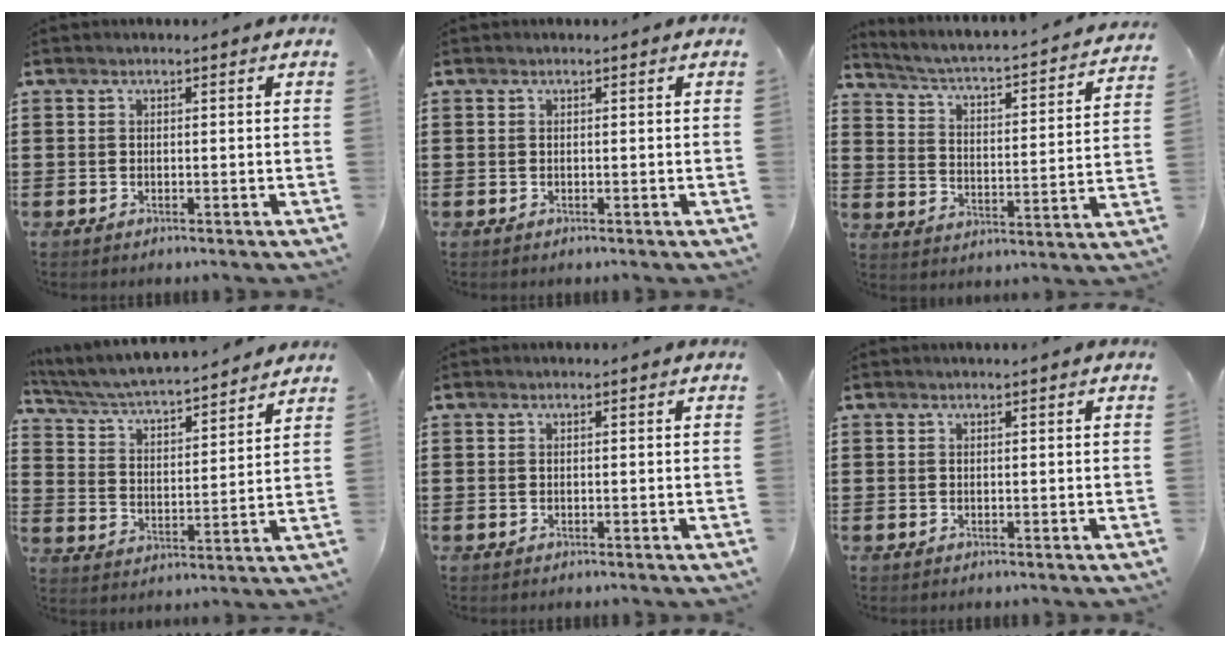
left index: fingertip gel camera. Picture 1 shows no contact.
{"total": 0.0}
{"total": 2.2, "force": [1.9, -0.2, 1.1], "torque": [-0.038, -0.032, 0.019]}
{"total": 4.6, "force": [4.3, 0.3, 1.5], "torque": [-0.051, -0.036, 0.066]}
{"total": 0.0}
{"total": 0.0}